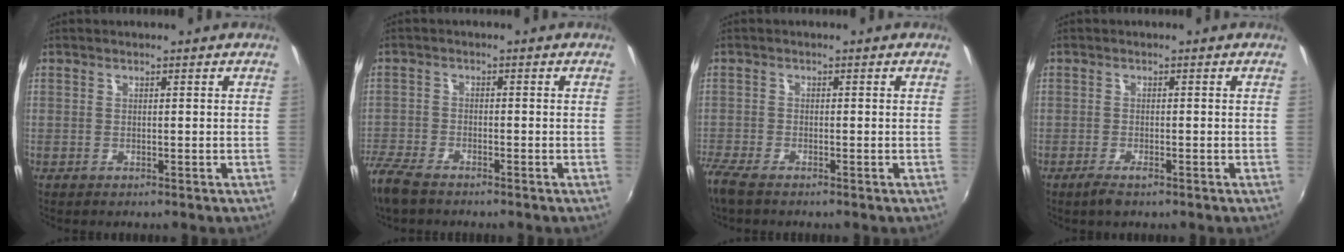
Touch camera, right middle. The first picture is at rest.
{"total": 7.8, "force": [-6.4, 2.5, 3.8], "torque": [-0.107, -0.028, -0.127]}
{"total": 4.5, "force": [-3.7, 0.9, 2.4], "torque": [-0.069, -0.018, -0.076]}
{"total": 2.7, "force": [-1.8, 0.6, 1.8], "torque": [-0.044, -0.006, -0.036]}